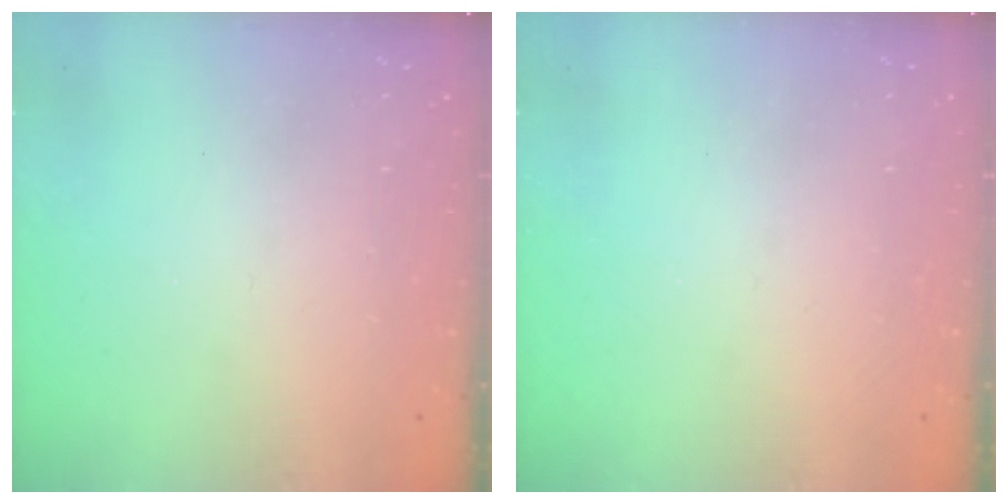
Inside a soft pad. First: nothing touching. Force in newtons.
{"total": 0.0}